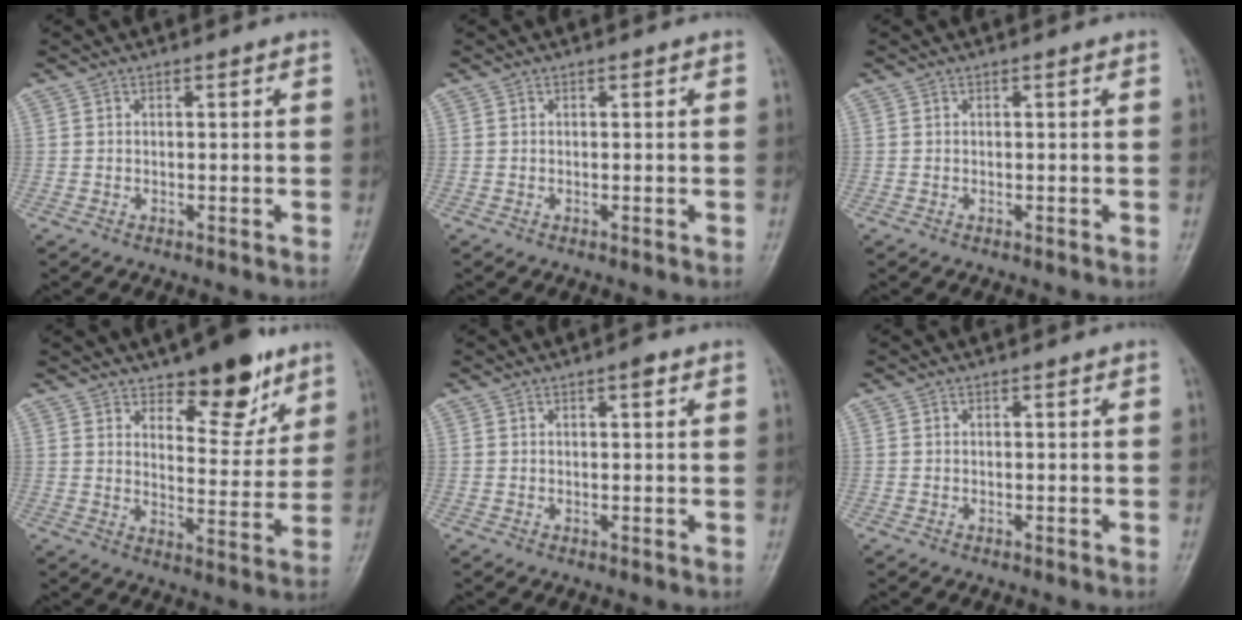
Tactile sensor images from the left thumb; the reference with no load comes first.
{"total": 0.0}
{"total": 0.0}
{"total": 12.3, "force": [8.3, 5.3, 7.3], "torque": [-0.064, -0.056, 0.126]}
{"total": 1.5, "force": [0.8, 0.5, 1.2], "torque": [-0.015, 0.001, 0.008]}
{"total": 0.0}